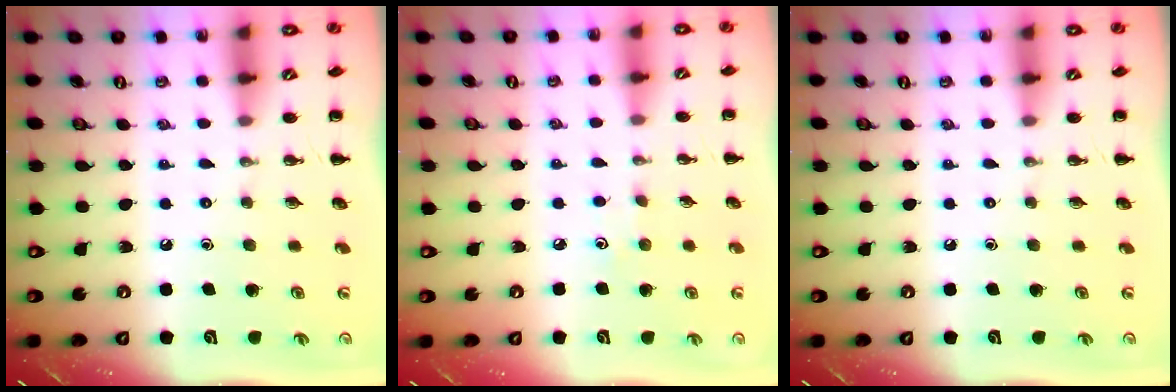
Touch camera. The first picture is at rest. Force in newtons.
{"total": 2.8, "press": 2.7, "slide": 0.8}
{"total": 0.0}